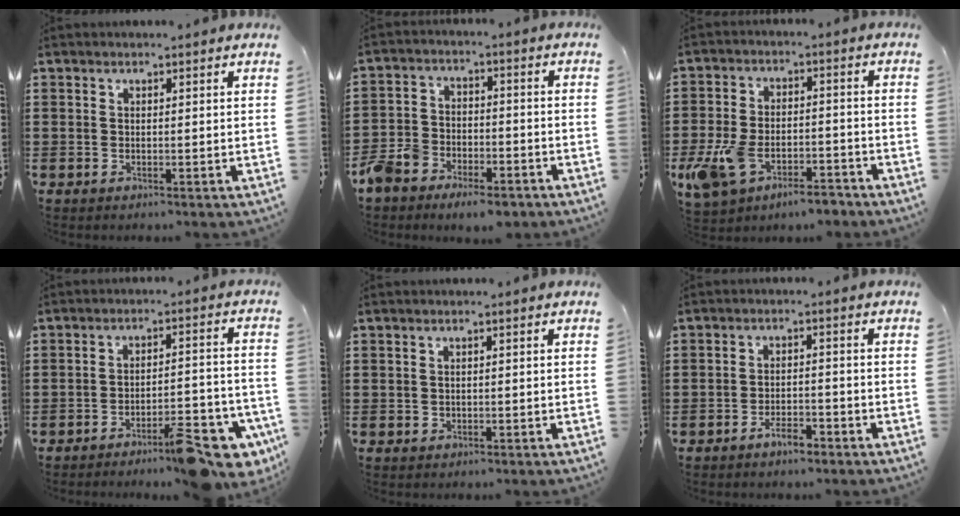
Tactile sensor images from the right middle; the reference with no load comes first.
{"total": 6.2, "force": [-5.5, 2.4, 1.7], "torque": [-0.061, 0.006, -0.116]}
{"total": 8.2, "force": [-5.5, 3.7, 4.8], "torque": [-0.116, 0.002, -0.108]}
{"total": 8.5, "force": [-6.7, 1.4, 5.0], "torque": [-0.076, 0.012, -0.121]}
{"total": 0.5, "force": [0.1, 0.5, 0.1], "torque": [-0.003, 0.004, 0.001]}
{"total": 3.3, "force": [-2.6, 1.0, 1.7], "torque": [-0.031, 0.008, -0.051]}